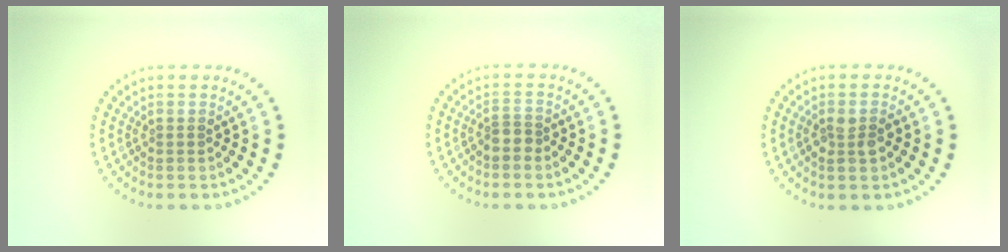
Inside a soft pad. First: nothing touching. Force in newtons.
{"total": 1.6, "press": 1.2, "slide": 1.0}
{"total": 1.7, "press": 1.7, "slide": 0.3}